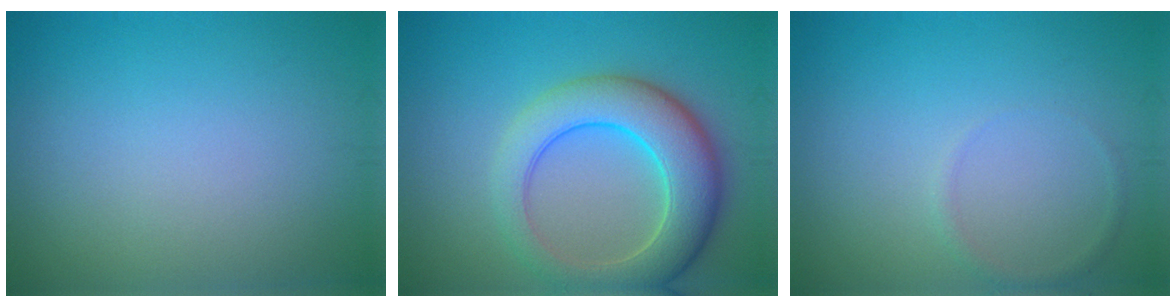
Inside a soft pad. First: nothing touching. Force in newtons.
{"total": 7.9, "press": 7.9, "slide": 0.2}
{"total": 0.8, "press": 0.8, "slide": 0.0}